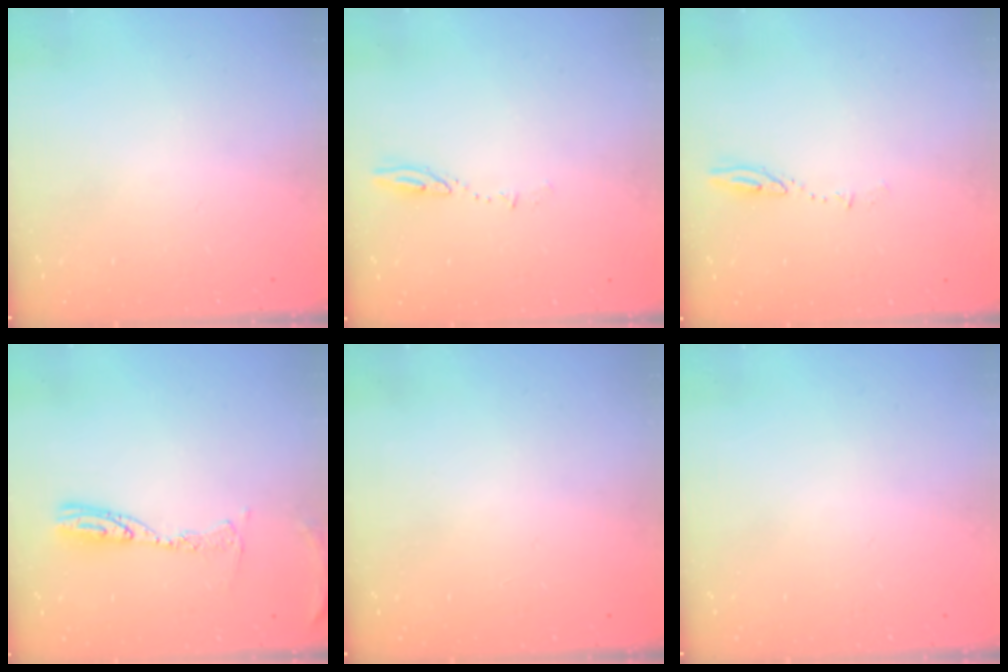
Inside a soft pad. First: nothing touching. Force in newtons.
{"total": 4.5, "press": 4.4, "slide": 0.5}
{"total": 4.5, "press": 4.4, "slide": 0.5}
{"total": 9.5, "press": 9.4, "slide": 0.9}
{"total": 0.0}
{"total": 0.0}